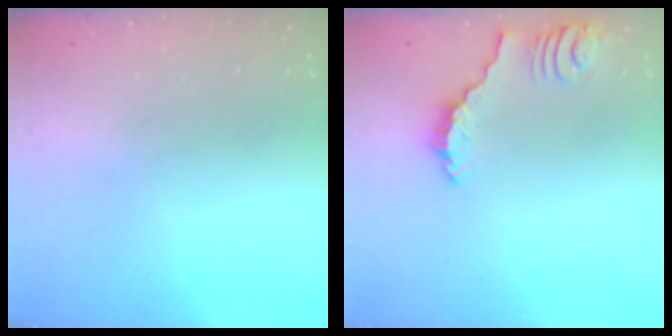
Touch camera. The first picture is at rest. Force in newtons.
{"total": 2.3, "press": 2.3, "slide": 0.1}